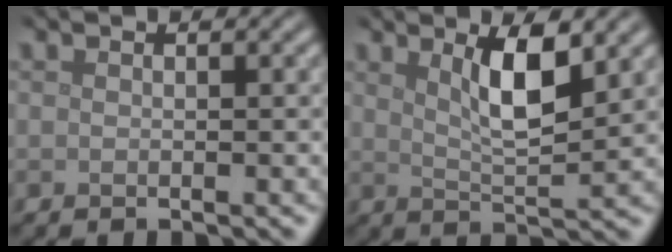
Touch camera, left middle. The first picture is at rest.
{"total": 4.7, "force": [2.0, 1.2, 4.0], "torque": [-0.073, -0.004, 0.035]}